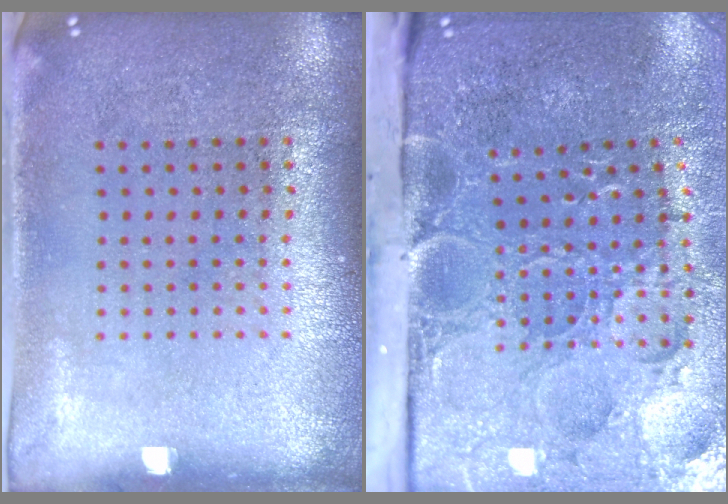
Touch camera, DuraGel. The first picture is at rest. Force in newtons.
{"total": 5.3, "press": 4.0, "slide": 3.4}